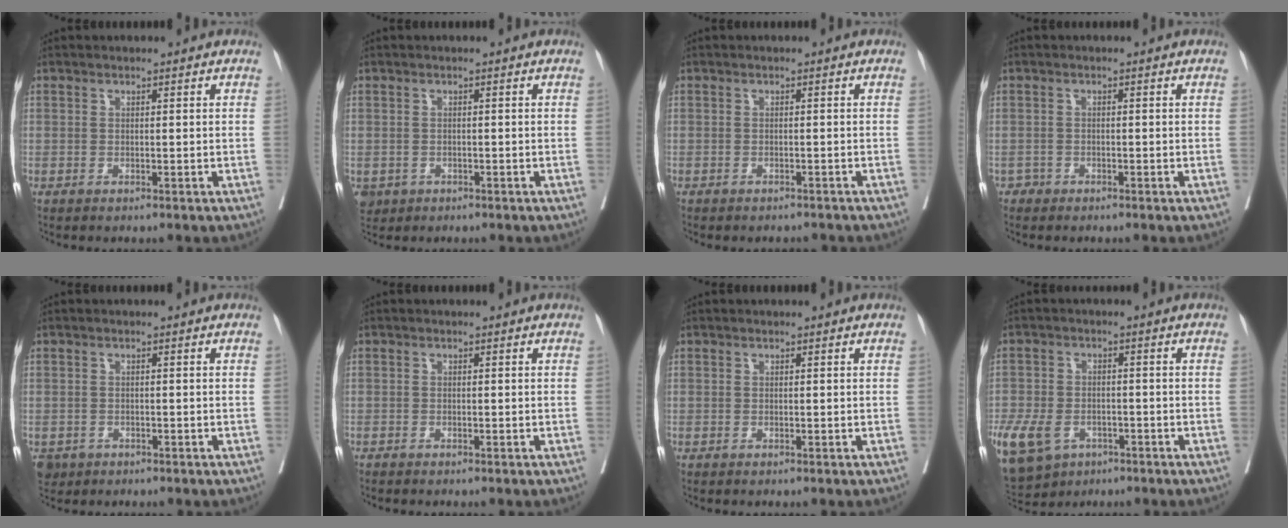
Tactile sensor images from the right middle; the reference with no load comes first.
{"total": 3.4, "force": [-1.7, 2.9, 0.8], "torque": [-0.012, 0.000, -0.023]}
{"total": 3.5, "force": [-3.3, 1.1, 0.8], "torque": [-0.009, 0.001, -0.040]}
{"total": 0.9, "force": [-0.4, 0.3, -0.7], "torque": [0.007, 0.006, -0.013]}
{"total": 2.9, "force": [-1.7, 2.3, 0.6], "torque": [-0.009, 0.001, -0.025]}
{"total": 0.6, "force": [-0.2, -0.3, -0.5], "torque": [0.007, 0.002, -0.010]}
{"total": 0.0}
{"total": 19.2, "force": [-9.4, 14.1, 9.0], "torque": [-0.300, -0.021, -0.147]}